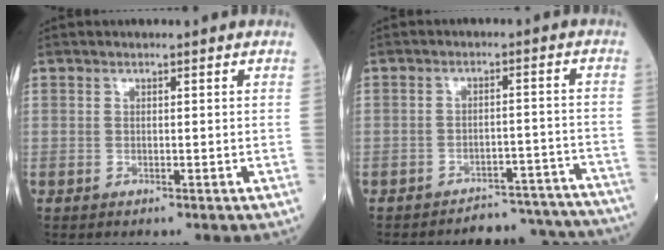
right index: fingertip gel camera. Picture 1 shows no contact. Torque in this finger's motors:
{"motor_torque": [-0.17, -0.24, -0.59, -0.15]}